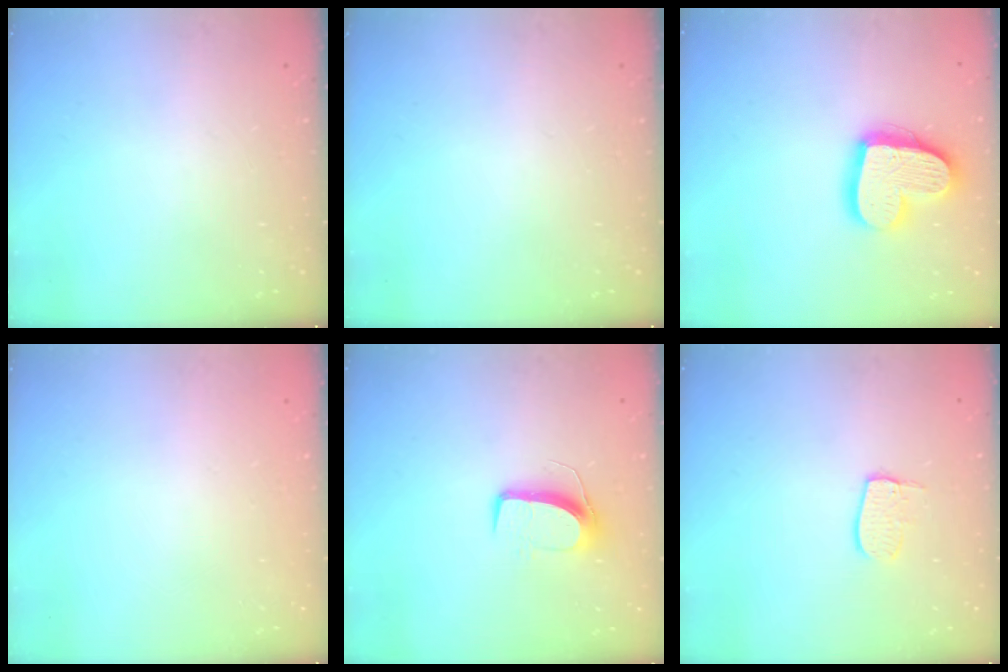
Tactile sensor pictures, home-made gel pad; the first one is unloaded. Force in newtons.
{"total": 0.0}
{"total": 17.9, "press": 17.9, "slide": 1.4}
{"total": 0.0}
{"total": 8.6, "press": 8.5, "slide": 0.4}
{"total": 7.2, "press": 7.2, "slide": 0.3}